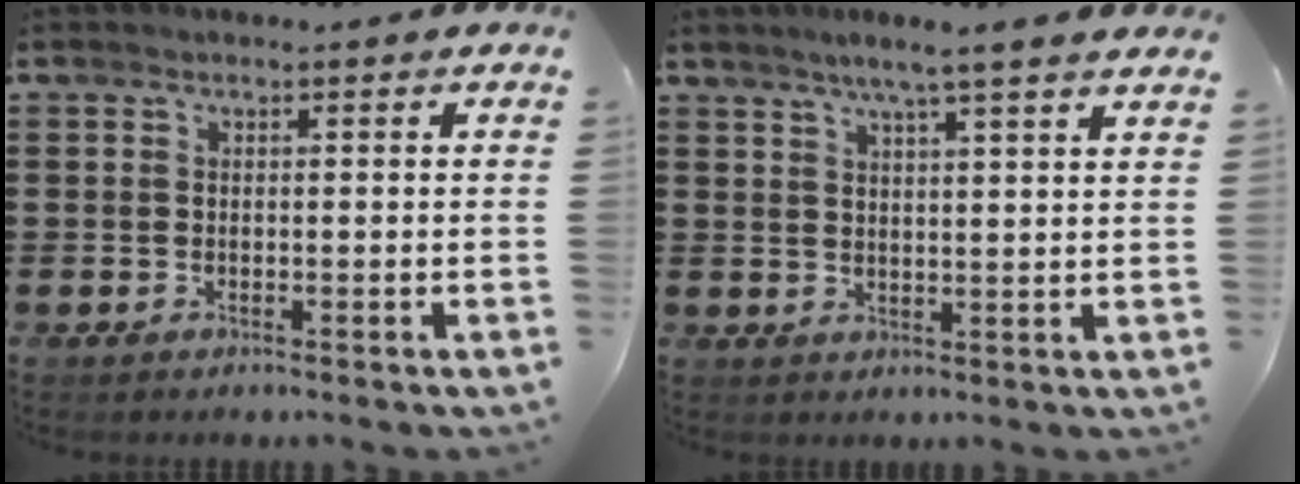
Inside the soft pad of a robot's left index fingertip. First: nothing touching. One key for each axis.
{"total": 4.3, "fx": 3.5, "fy": -0.7, "fz": 2.3, "tx": -0.057, "ty": -0.008, "tz": 0.060}